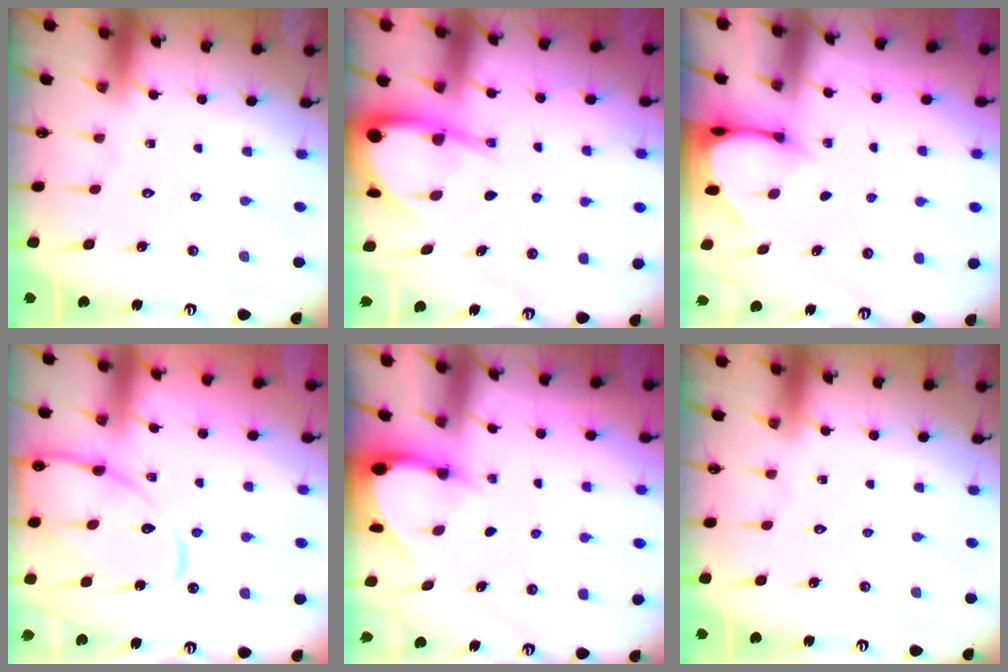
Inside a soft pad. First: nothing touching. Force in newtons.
{"total": 7.8, "press": 7.7, "slide": 0.8}
{"total": 3.4, "press": 3.4, "slide": 0.3}
{"total": 13.5, "press": 13.4, "slide": 1.2}
{"total": 3.1, "press": 3.1, "slide": 0.2}
{"total": 0.0}